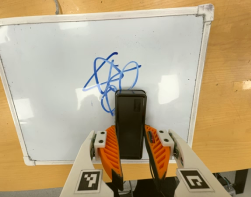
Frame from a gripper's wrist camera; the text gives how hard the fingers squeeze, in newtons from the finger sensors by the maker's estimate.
{"total": 5.9, "left": 4.2, "right": 7.6}